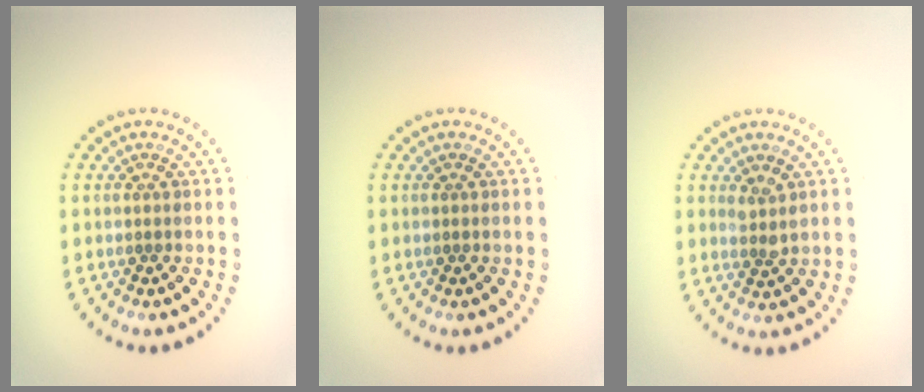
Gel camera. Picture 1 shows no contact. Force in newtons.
{"total": 0.0}
{"total": 1.3, "press": 1.2, "slide": 0.7}